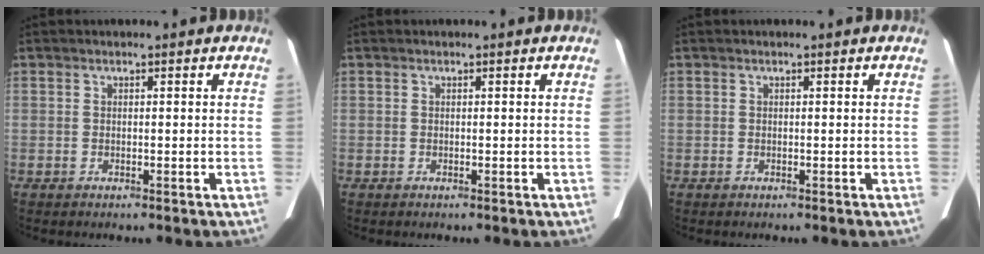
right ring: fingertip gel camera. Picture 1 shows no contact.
{"total": 0.0}
{"total": 0.0}